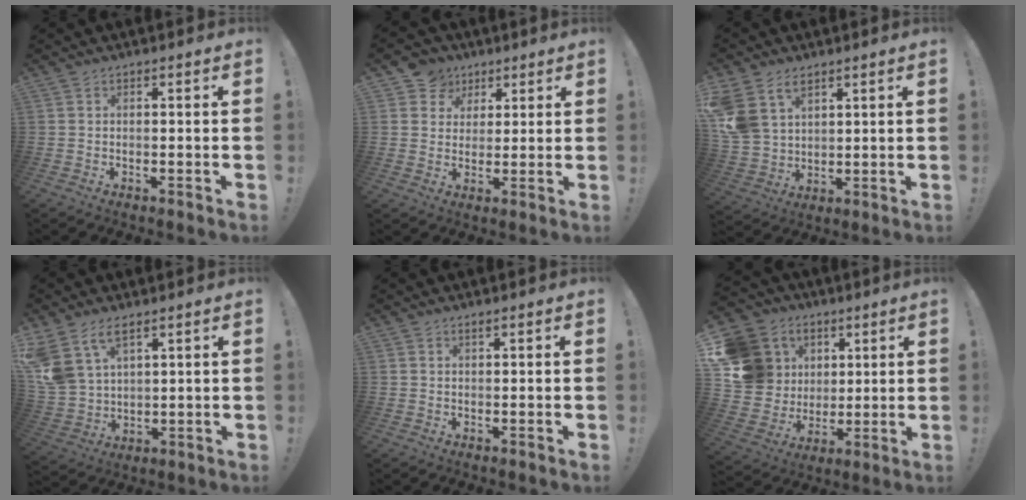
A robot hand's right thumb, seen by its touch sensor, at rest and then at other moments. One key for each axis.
{"total": 7.0, "fx": 2.8, "fy": 6.3, "fz": 0.9, "tx": -0.006, "ty": -0.015, "tz": 0.056}
{"total": 10.5, "fx": 6.0, "fy": 7.3, "fz": 4.5, "tx": -0.102, "ty": -0.032, "tz": 0.124}
{"total": 10.2, "fx": 6.5, "fy": 5.7, "fz": 5.5, "tx": -0.119, "ty": -0.029, "tz": 0.132}
{"total": 0.6, "fx": 0.5, "fy": 0.0, "fz": 0.4, "tx": -0.010, "ty": 0.001, "tz": 0.009}
{"total": 17.0, "fx": 5.1, "fy": 15.1, "fz": 5.8, "tx": -0.102, "ty": -0.014, "tz": 0.133}